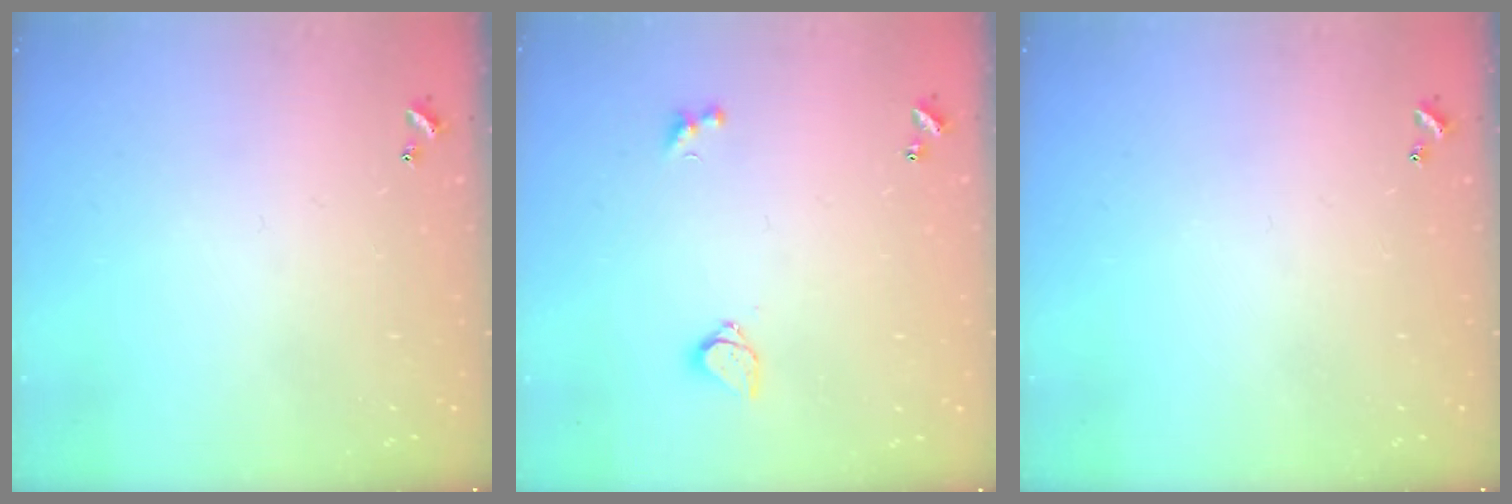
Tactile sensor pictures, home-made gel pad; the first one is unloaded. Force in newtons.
{"total": 3.0, "press": 2.9, "slide": 0.8}
{"total": 0.0}